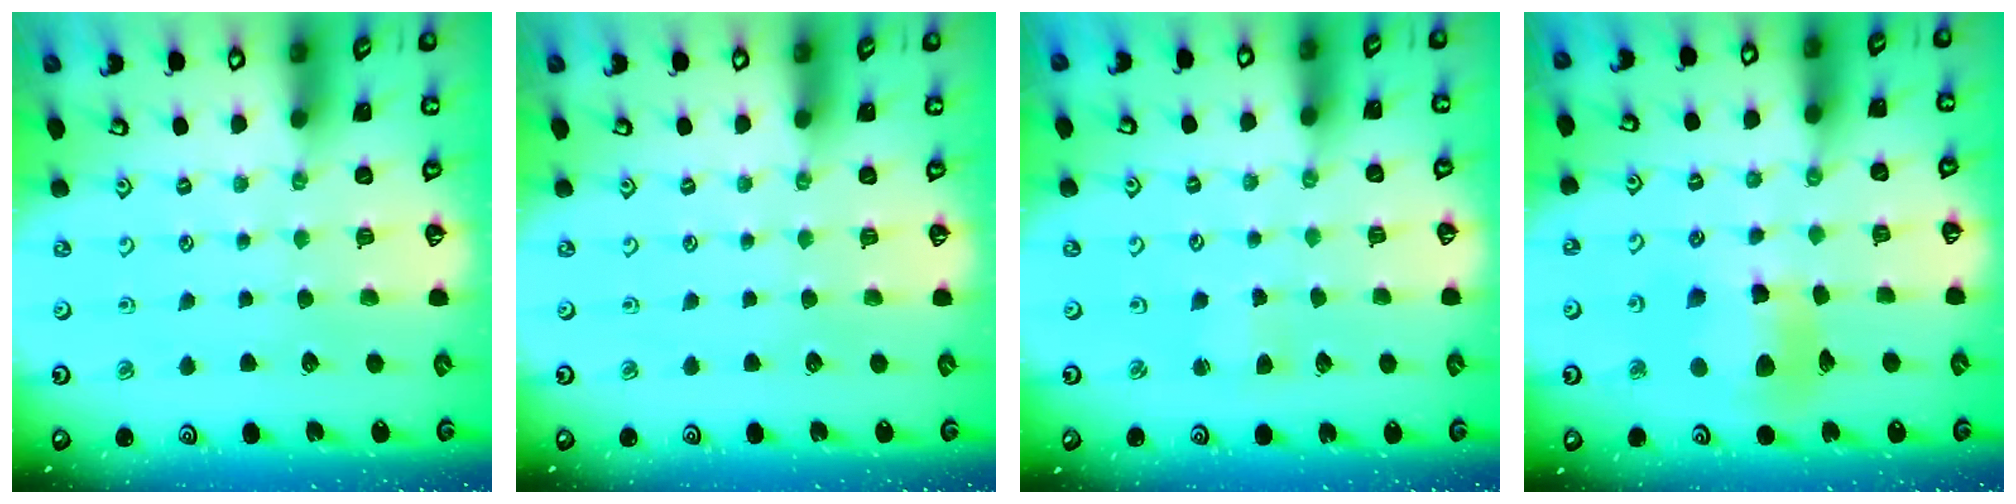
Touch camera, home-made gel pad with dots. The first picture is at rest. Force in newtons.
{"total": 0.0}
{"total": 2.8, "press": 2.8, "slide": 0.3}
{"total": 12.1, "press": 12.0, "slide": 1.5}